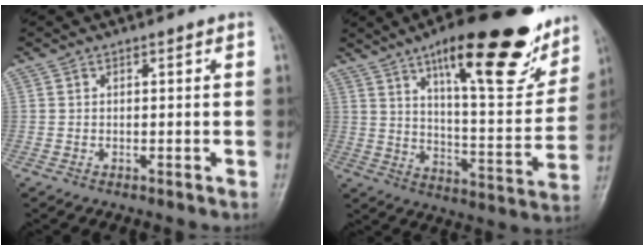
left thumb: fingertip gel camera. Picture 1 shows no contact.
{"total": 25.2, "force": [15.1, 7.6, 18.7], "torque": [-0.225, -0.055, 0.228]}